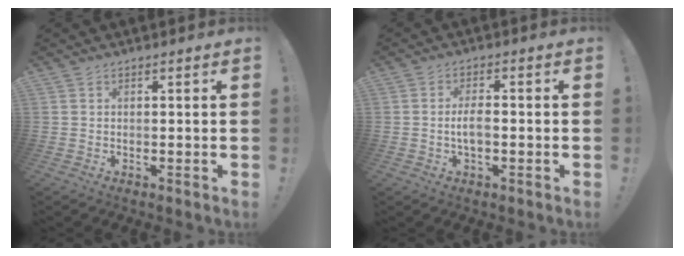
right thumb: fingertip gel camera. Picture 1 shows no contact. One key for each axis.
{"total": 4.5, "fx": -1.0, "fy": 1.6, "fz": 4.1, "tx": -0.086, "ty": 0.003, "tz": -0.021}